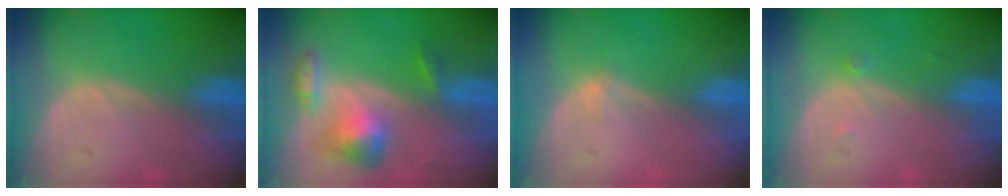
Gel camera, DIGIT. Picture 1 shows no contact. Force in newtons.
{"total": 6.5, "press": 6.0, "slide": 2.5}
{"total": 0.8, "press": 0.6, "slide": 0.5}
{"total": 0.7, "press": 0.7, "slide": 0.1}